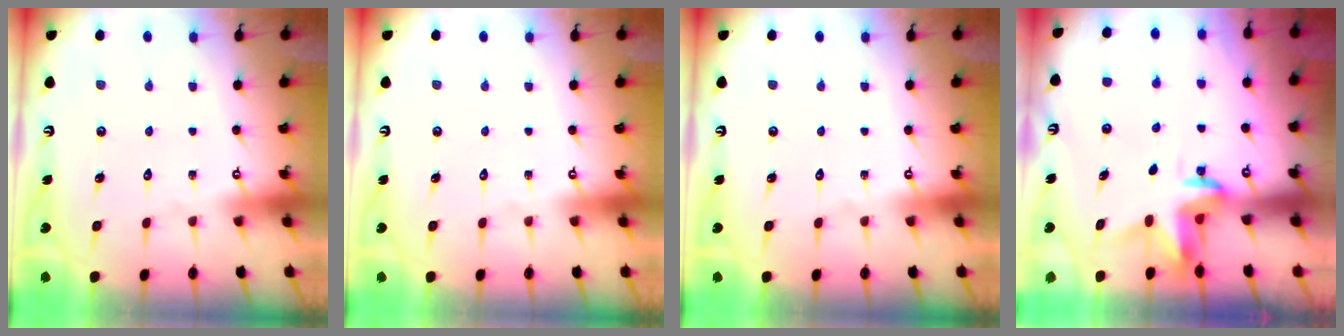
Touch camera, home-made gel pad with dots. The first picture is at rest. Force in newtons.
{"total": 0.0}
{"total": 0.0}
{"total": 3.7, "press": 3.7, "slide": 0.2}